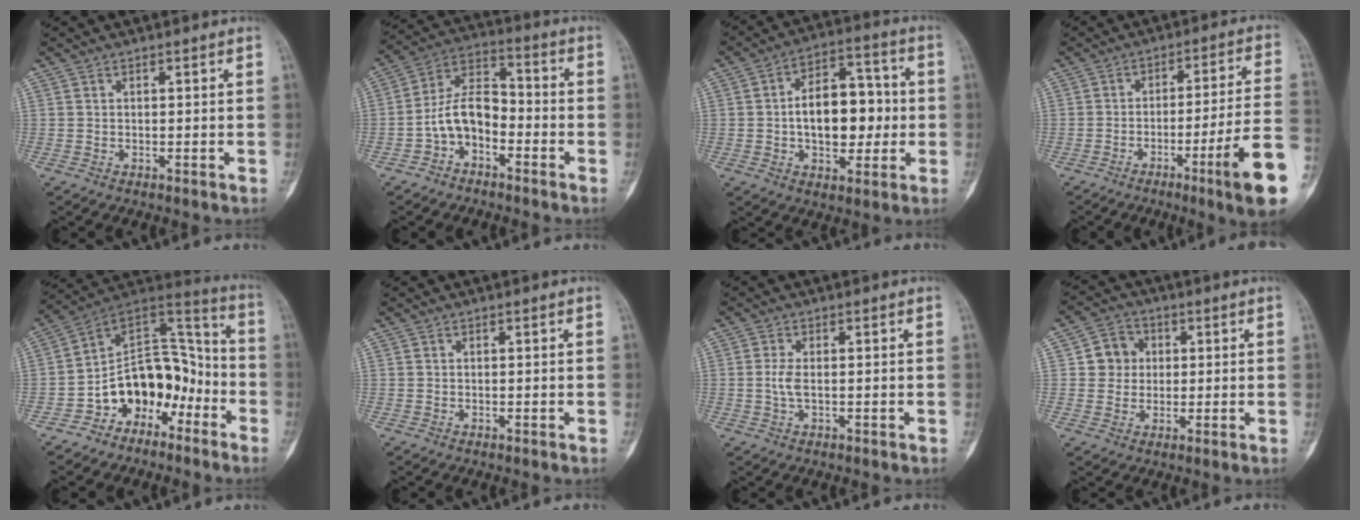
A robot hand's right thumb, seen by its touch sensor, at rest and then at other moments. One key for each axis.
{"total": 9.6, "fx": -3.7, "fy": 6.1, "fz": 6.5, "tx": -0.107, "ty": 0.056, "tz": -0.079}
{"total": 14.8, "fx": -0.5, "fy": 9.0, "fz": 11.8, "tx": -0.140, "ty": 0.031, "tz": -0.009}
{"total": 15.4, "fx": -6.4, "fy": -0.1, "fz": 13.9, "tx": -0.188, "ty": 0.019, "tz": -0.097}
{"total": 15.2, "fx": -6.9, "fy": 11.0, "fz": 7.9, "tx": -0.061, "ty": 0.111, "tz": -0.118}
{"total": 0.0}
{"total": 2.3, "fx": -0.1, "fy": 1.1, "fz": 2.1, "tx": -0.049, "ty": 0.002, "tz": -0.003}
{"total": 6.1, "fx": 0.9, "fy": 5.7, "fz": 2.0, "tx": 0.001, "ty": 0.006, "tz": 0.009}